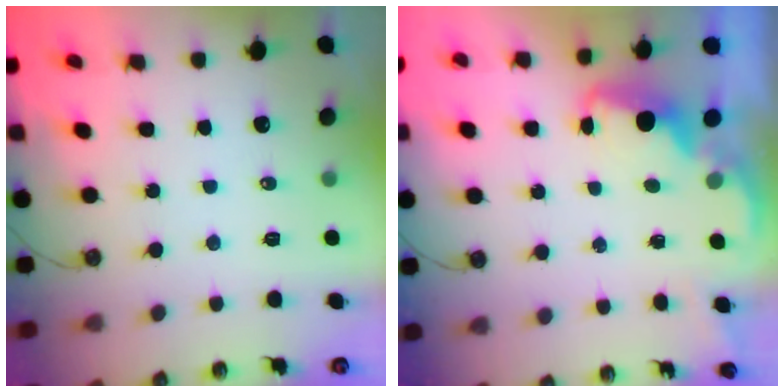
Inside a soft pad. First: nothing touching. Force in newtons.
{"total": 2.2, "press": 2.1, "slide": 0.6}